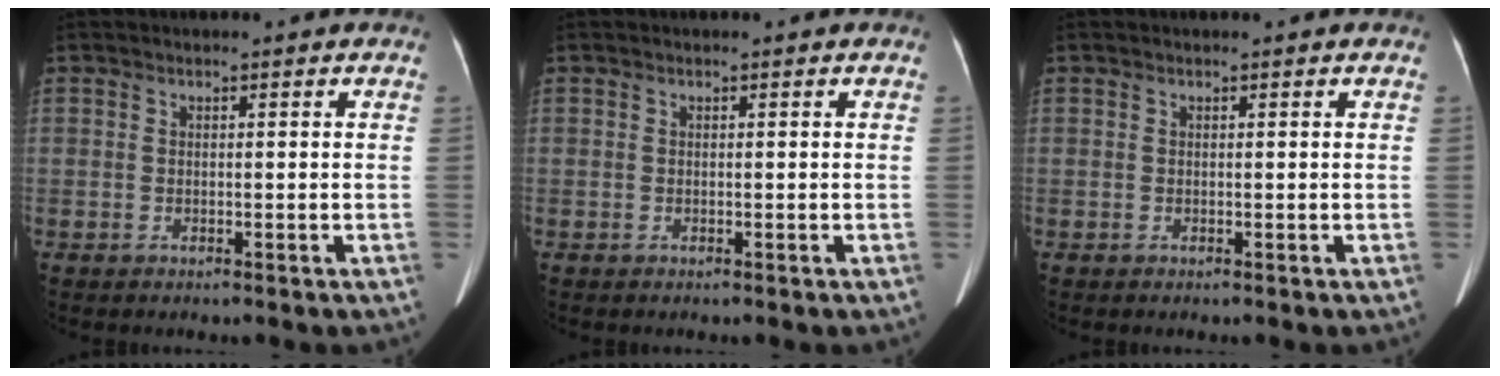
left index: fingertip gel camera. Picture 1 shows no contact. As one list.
[{"total": 0.0}, {"total": 0.0}]